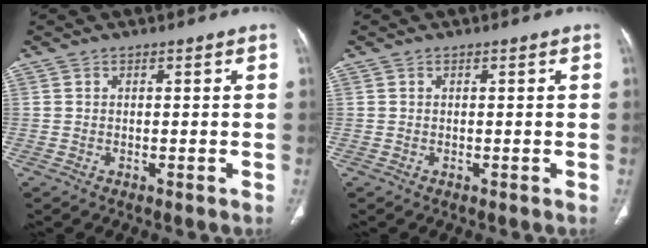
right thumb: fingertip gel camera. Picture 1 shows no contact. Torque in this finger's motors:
{"motor_torque": [0.24, 0.05, 0.09, -0.26, 0.04]}